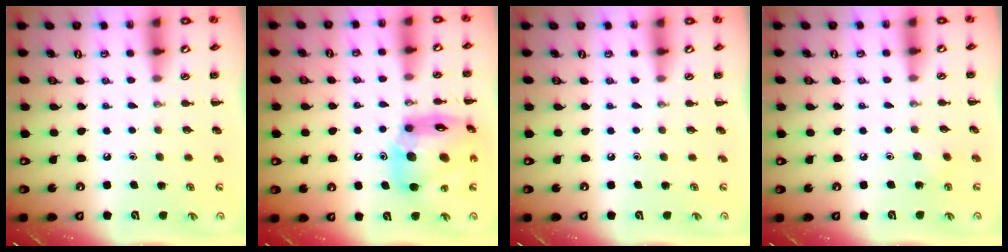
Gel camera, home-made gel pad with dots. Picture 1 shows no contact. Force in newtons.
{"total": 17.0, "press": 16.3, "slide": 4.7}
{"total": 0.0}
{"total": 4.0, "press": 3.8, "slide": 1.2}